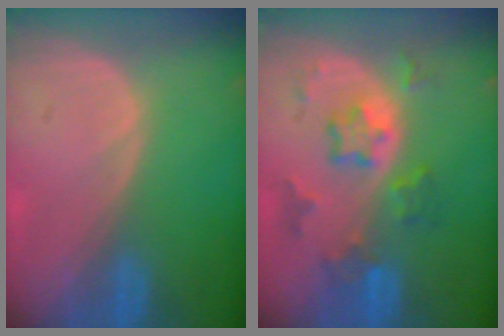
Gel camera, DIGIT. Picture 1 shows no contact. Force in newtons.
{"total": 7.2, "press": 6.5, "slide": 3.2}